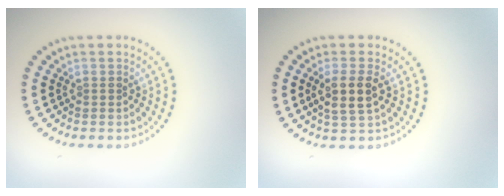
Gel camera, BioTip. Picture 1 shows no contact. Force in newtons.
{"total": 2.9, "press": 2.6, "slide": 1.3}